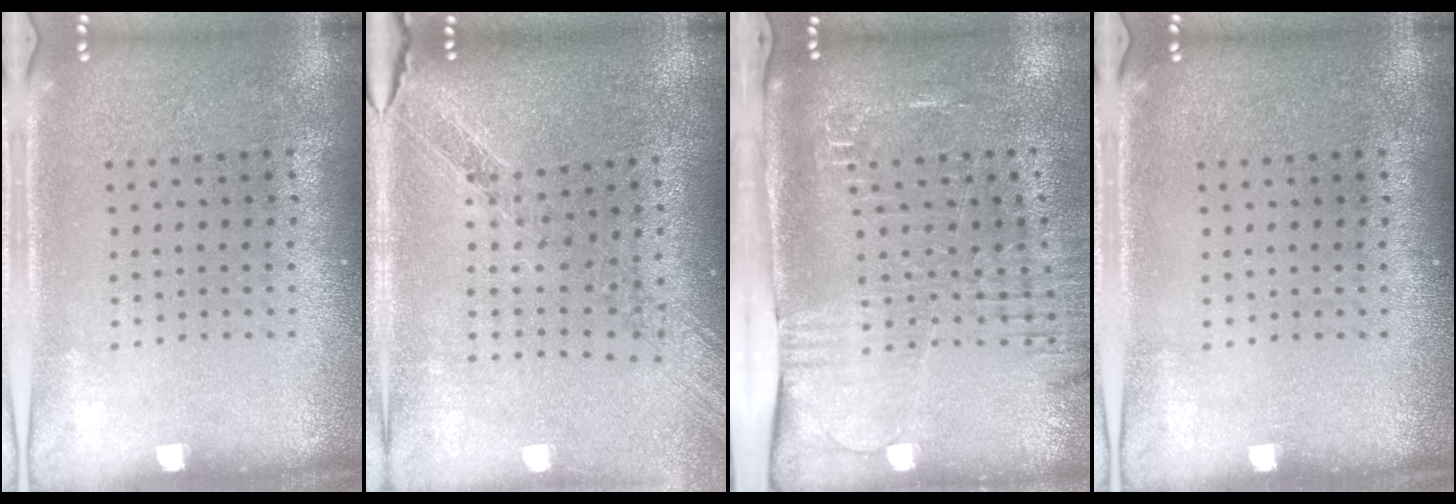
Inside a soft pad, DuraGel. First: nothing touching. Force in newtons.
{"total": 1.0, "press": 1.0, "slide": 0.2}
{"total": 2.5, "press": 2.1, "slide": 1.3}
{"total": 0.0}